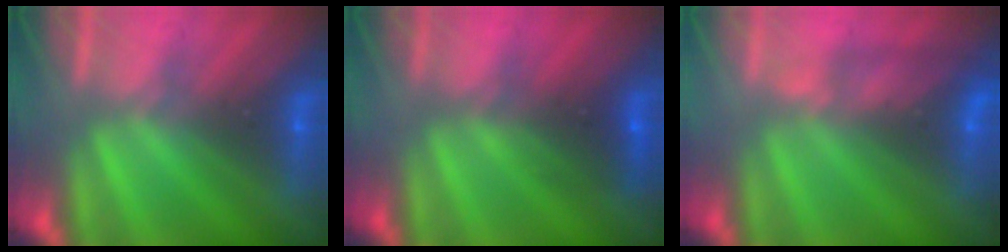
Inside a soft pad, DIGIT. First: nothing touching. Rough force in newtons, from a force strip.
{"total": 2.7}
{"total": 4.9}